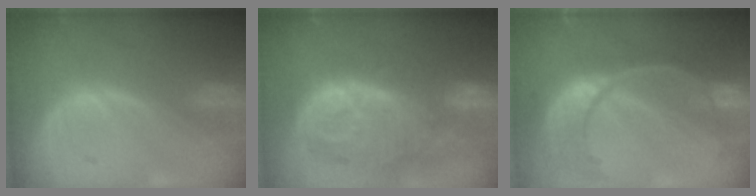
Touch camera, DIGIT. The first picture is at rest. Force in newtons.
{"total": 13.4, "press": 11.6, "slide": 6.6}
{"total": 11.2, "press": 9.4, "slide": 6.1}